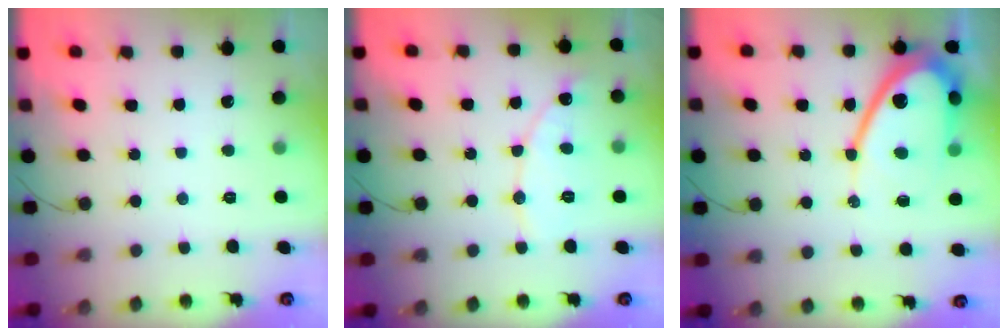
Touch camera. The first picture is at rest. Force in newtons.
{"total": 8.7, "press": 8.7, "slide": 0.7}
{"total": 14.1, "press": 14.1, "slide": 0.9}